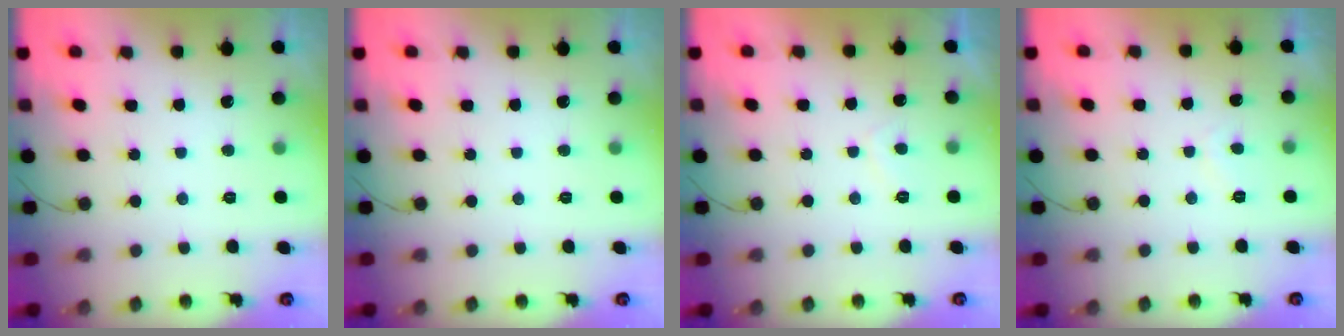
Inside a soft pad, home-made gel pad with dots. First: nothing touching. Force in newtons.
{"total": 0.0}
{"total": 1.5, "press": 1.3, "slide": 0.7}
{"total": 1.4, "press": 1.3, "slide": 0.5}